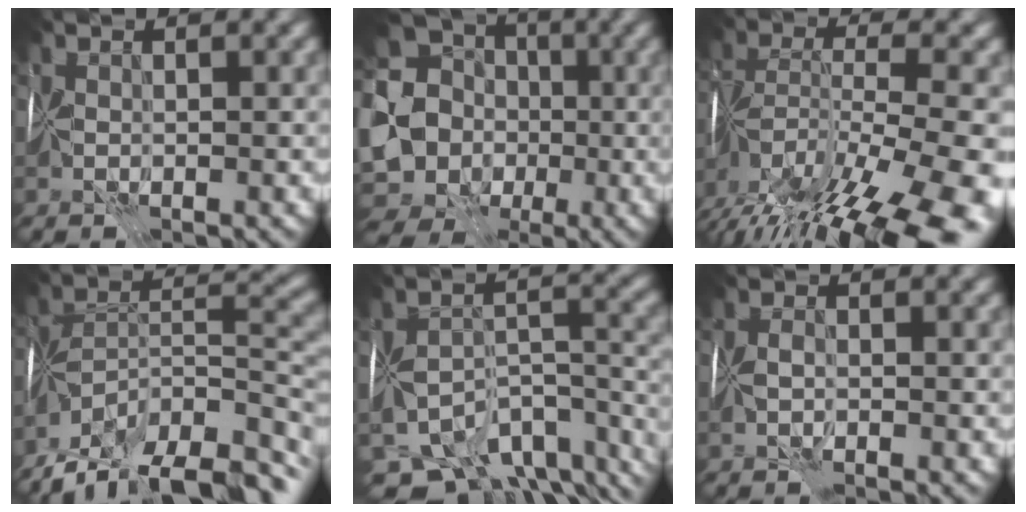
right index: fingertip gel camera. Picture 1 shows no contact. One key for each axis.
{"total": 17.6, "fx": -2.1, "fy": 16.5, "fz": 5.8, "tx": -0.153, "ty": 0.000, "tz": -0.065}
{"total": 17.0, "fx": -11.2, "fy": 5.2, "fz": 11.7, "tx": -0.208, "ty": -0.018, "tz": -0.162}
{"total": 15.0, "fx": -10.7, "fy": 5.8, "fz": 8.7, "tx": -0.181, "ty": 0.004, "tz": -0.162}
{"total": 10.2, "fx": -7.6, "fy": 5.0, "fz": 4.5, "tx": -0.074, "ty": -0.002, "tz": -0.107}
{"total": 1.5, "fx": -0.9, "fy": 0.6, "fz": 1.0, "tx": -0.015, "ty": 0.001, "tz": -0.017}